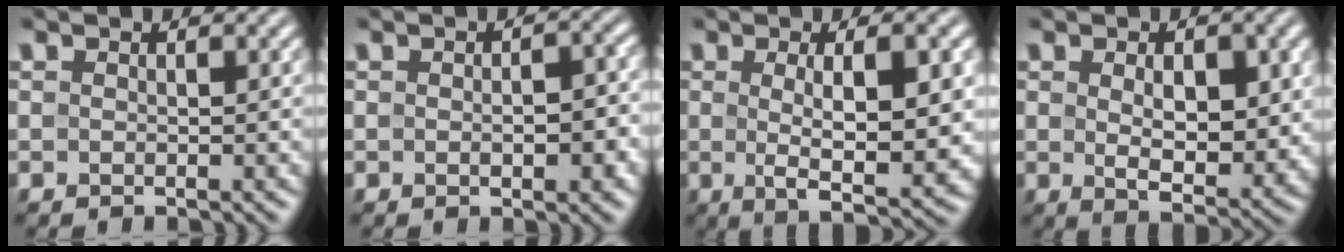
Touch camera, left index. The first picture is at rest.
{"total": 4.3, "force": [-0.6, 2.0, 3.7], "torque": [-0.038, 0.000, -0.003]}
{"total": 8.0, "force": [0.1, 2.1, 7.8], "torque": [-0.119, -0.005, 0.006]}
{"total": 6.0, "force": [0.7, 3.1, 5.1], "torque": [-0.076, -0.012, 0.020]}